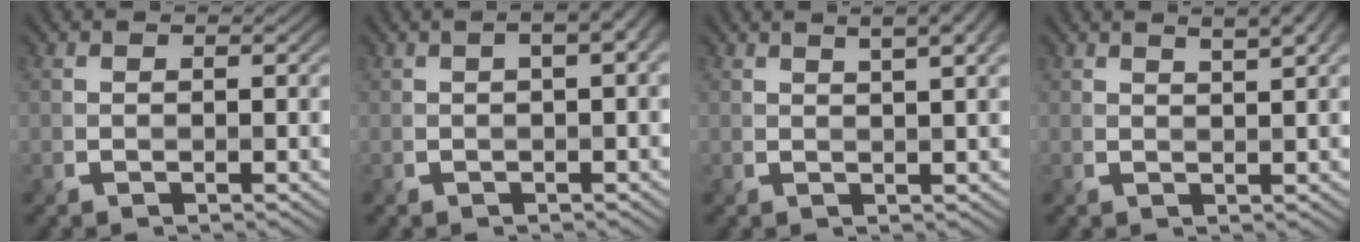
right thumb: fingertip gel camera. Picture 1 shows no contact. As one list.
[{"total": 3.6, "force": [1.1, 1.2, 3.2], "torque": [-0.047, 0.010, 0.010]}, {"total": 5.9, "force": [3.0, 1.7, 4.8], "torque": [-0.060, 0.020, 0.025]}, {"total": 4.4, "force": [2.6, 1.1, 3.4], "torque": [-0.053, 0.013, 0.030]}]